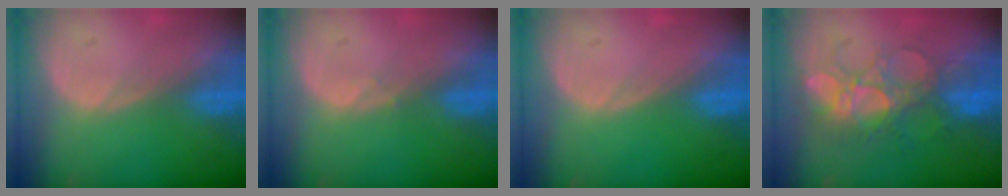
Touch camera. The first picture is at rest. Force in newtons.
{"total": 0.5, "press": 0.5, "slide": 0.2}
{"total": 0.0}
{"total": 8.7, "press": 8.4, "slide": 2.4}